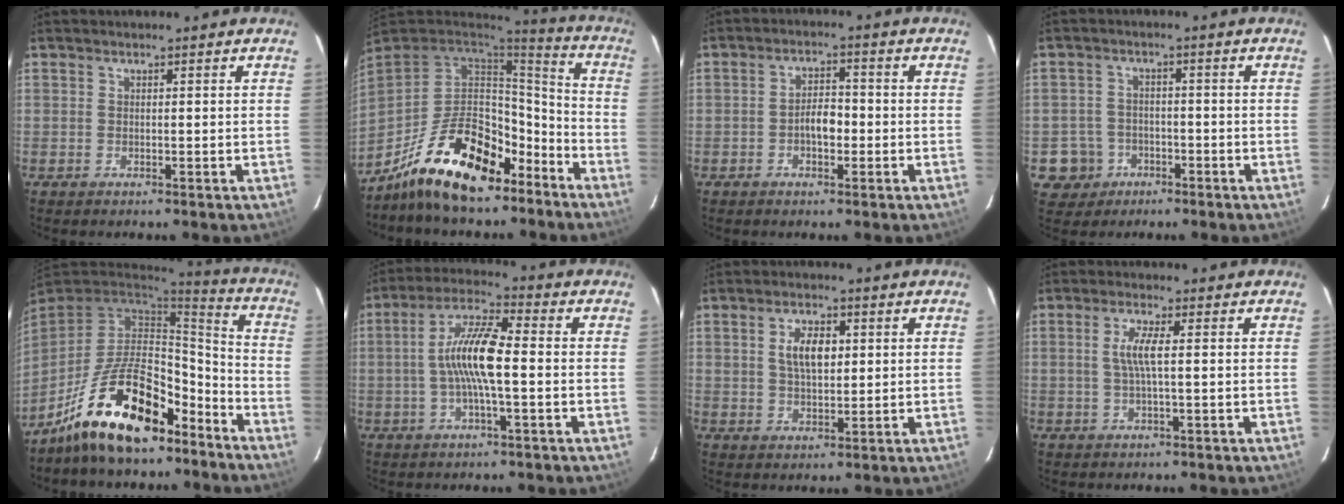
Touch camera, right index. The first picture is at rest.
{"total": 21.2, "force": [-13.7, 10.1, 12.7], "torque": [-0.245, 0.021, -0.214]}
{"total": 4.1, "force": [-1.3, 2.2, 3.2], "torque": [-0.058, 0.009, -0.020]}
{"total": 6.0, "force": [-2.7, 5.3, 0.5], "torque": [-0.026, 0.022, -0.040]}
{"total": 19.9, "force": [-13.5, 8.4, 12.0], "torque": [-0.226, 0.023, -0.218]}
{"total": 10.7, "force": [-1.0, 2.0, 10.4], "torque": [-0.208, 0.013, -0.023]}
{"total": 6.3, "force": [1.5, 3.3, 5.1], "torque": [-0.092, 0.007, 0.031]}
{"total": 4.3, "force": [0.3, 0.3, 4.3], "torque": [-0.084, 0.001, 0.007]}